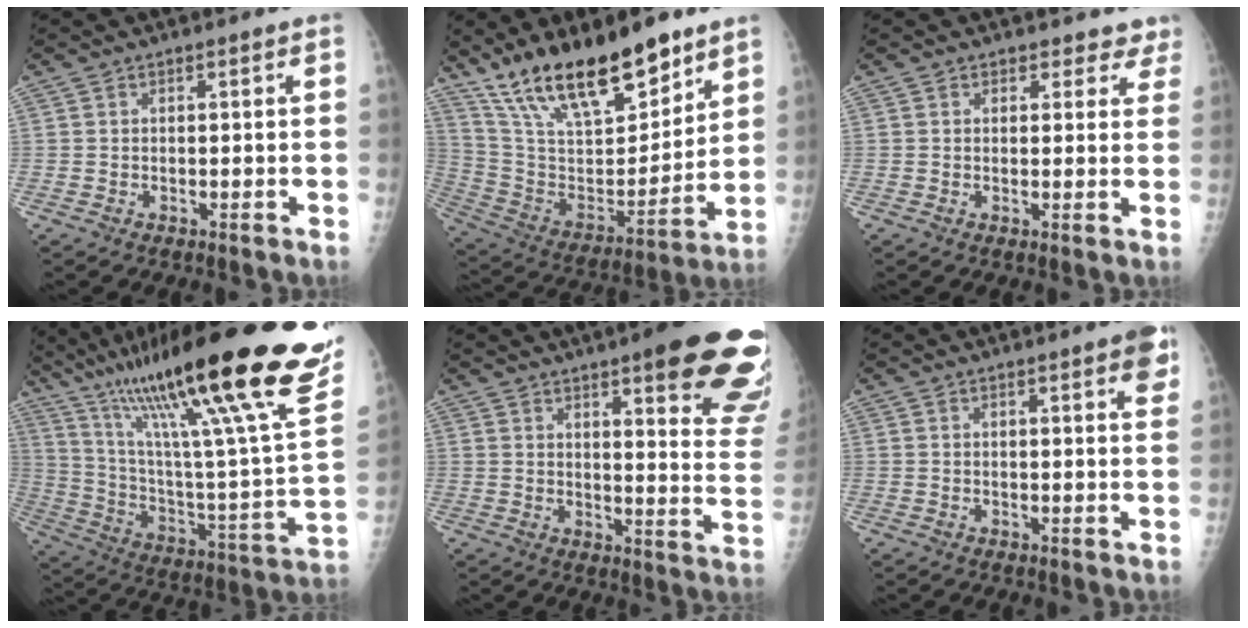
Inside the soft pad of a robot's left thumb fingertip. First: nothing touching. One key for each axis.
{"total": 23.6, "fx": 16.8, "fy": 8.3, "fz": 14.4, "tx": -0.209, "ty": -0.071, "tz": 0.303}
{"total": 4.2, "fx": 3.5, "fy": 2.4, "fz": -0.3, "tx": 0.045, "ty": -0.018, "tz": 0.020}
{"total": 37.1, "fx": 23.7, "fy": 4.9, "fz": 28.1, "tx": -0.395, "ty": -0.056, "tz": 0.378}
{"total": 23.2, "fx": 14.1, "fy": 4.7, "fz": 17.8, "tx": -0.179, "ty": -0.057, "tz": 0.172}
{"total": 5.2, "fx": 2.7, "fy": 1.0, "fz": 4.3, "tx": -0.041, "ty": -0.006, "tz": 0.027}